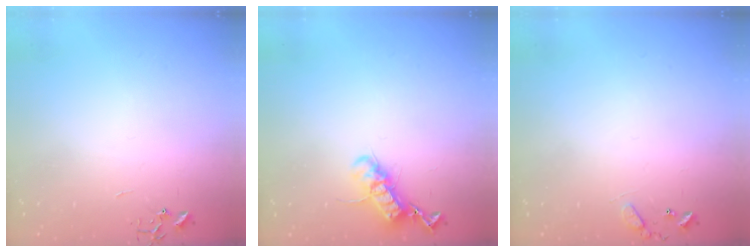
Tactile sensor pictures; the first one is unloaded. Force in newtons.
{"total": 12.8, "press": 12.8, "slide": 0.8}
{"total": 7.7, "press": 7.6, "slide": 0.5}